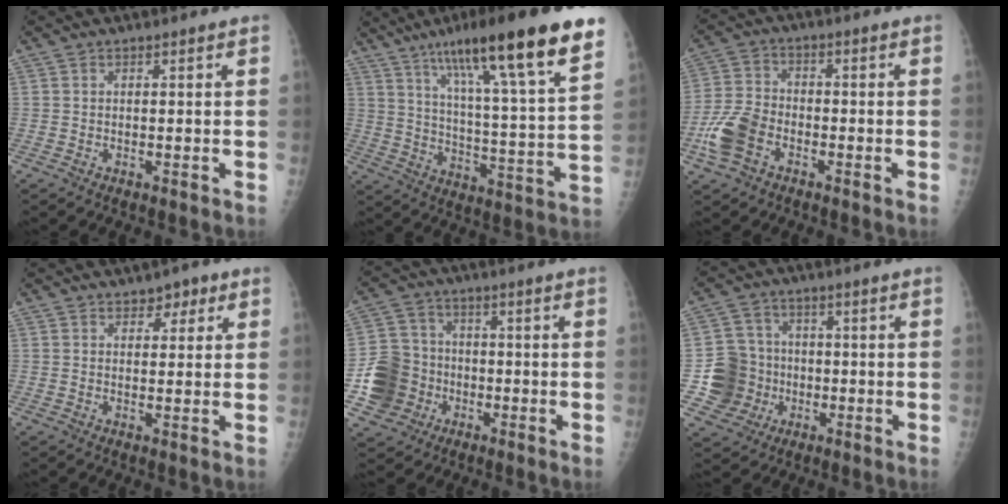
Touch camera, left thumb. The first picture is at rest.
{"total": 24.6, "force": [15.5, 2.9, 18.8], "torque": [-0.281, -0.038, 0.242]}
{"total": 8.7, "force": [-3.7, 5.7, 5.4], "torque": [-0.118, 0.018, -0.074]}
{"total": 3.5, "force": [2.1, 2.2, 1.8], "torque": [0.000, -0.008, 0.026]}
{"total": 11.3, "force": [-3.1, 10.2, 3.7], "torque": [-0.049, 0.019, -0.055]}
{"total": 9.8, "force": [-1.7, 9.4, 2.2], "torque": [-0.004, 0.016, -0.030]}